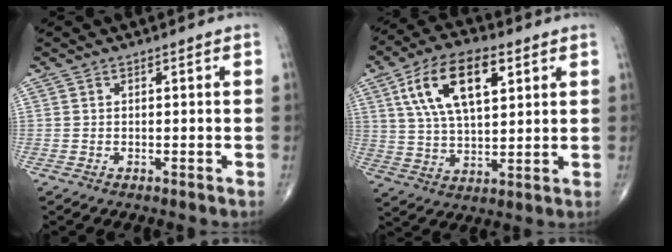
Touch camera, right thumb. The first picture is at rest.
{"total": 15.6, "force": [6.0, 7.4, 12.4], "torque": [-0.214, -0.005, 0.108]}